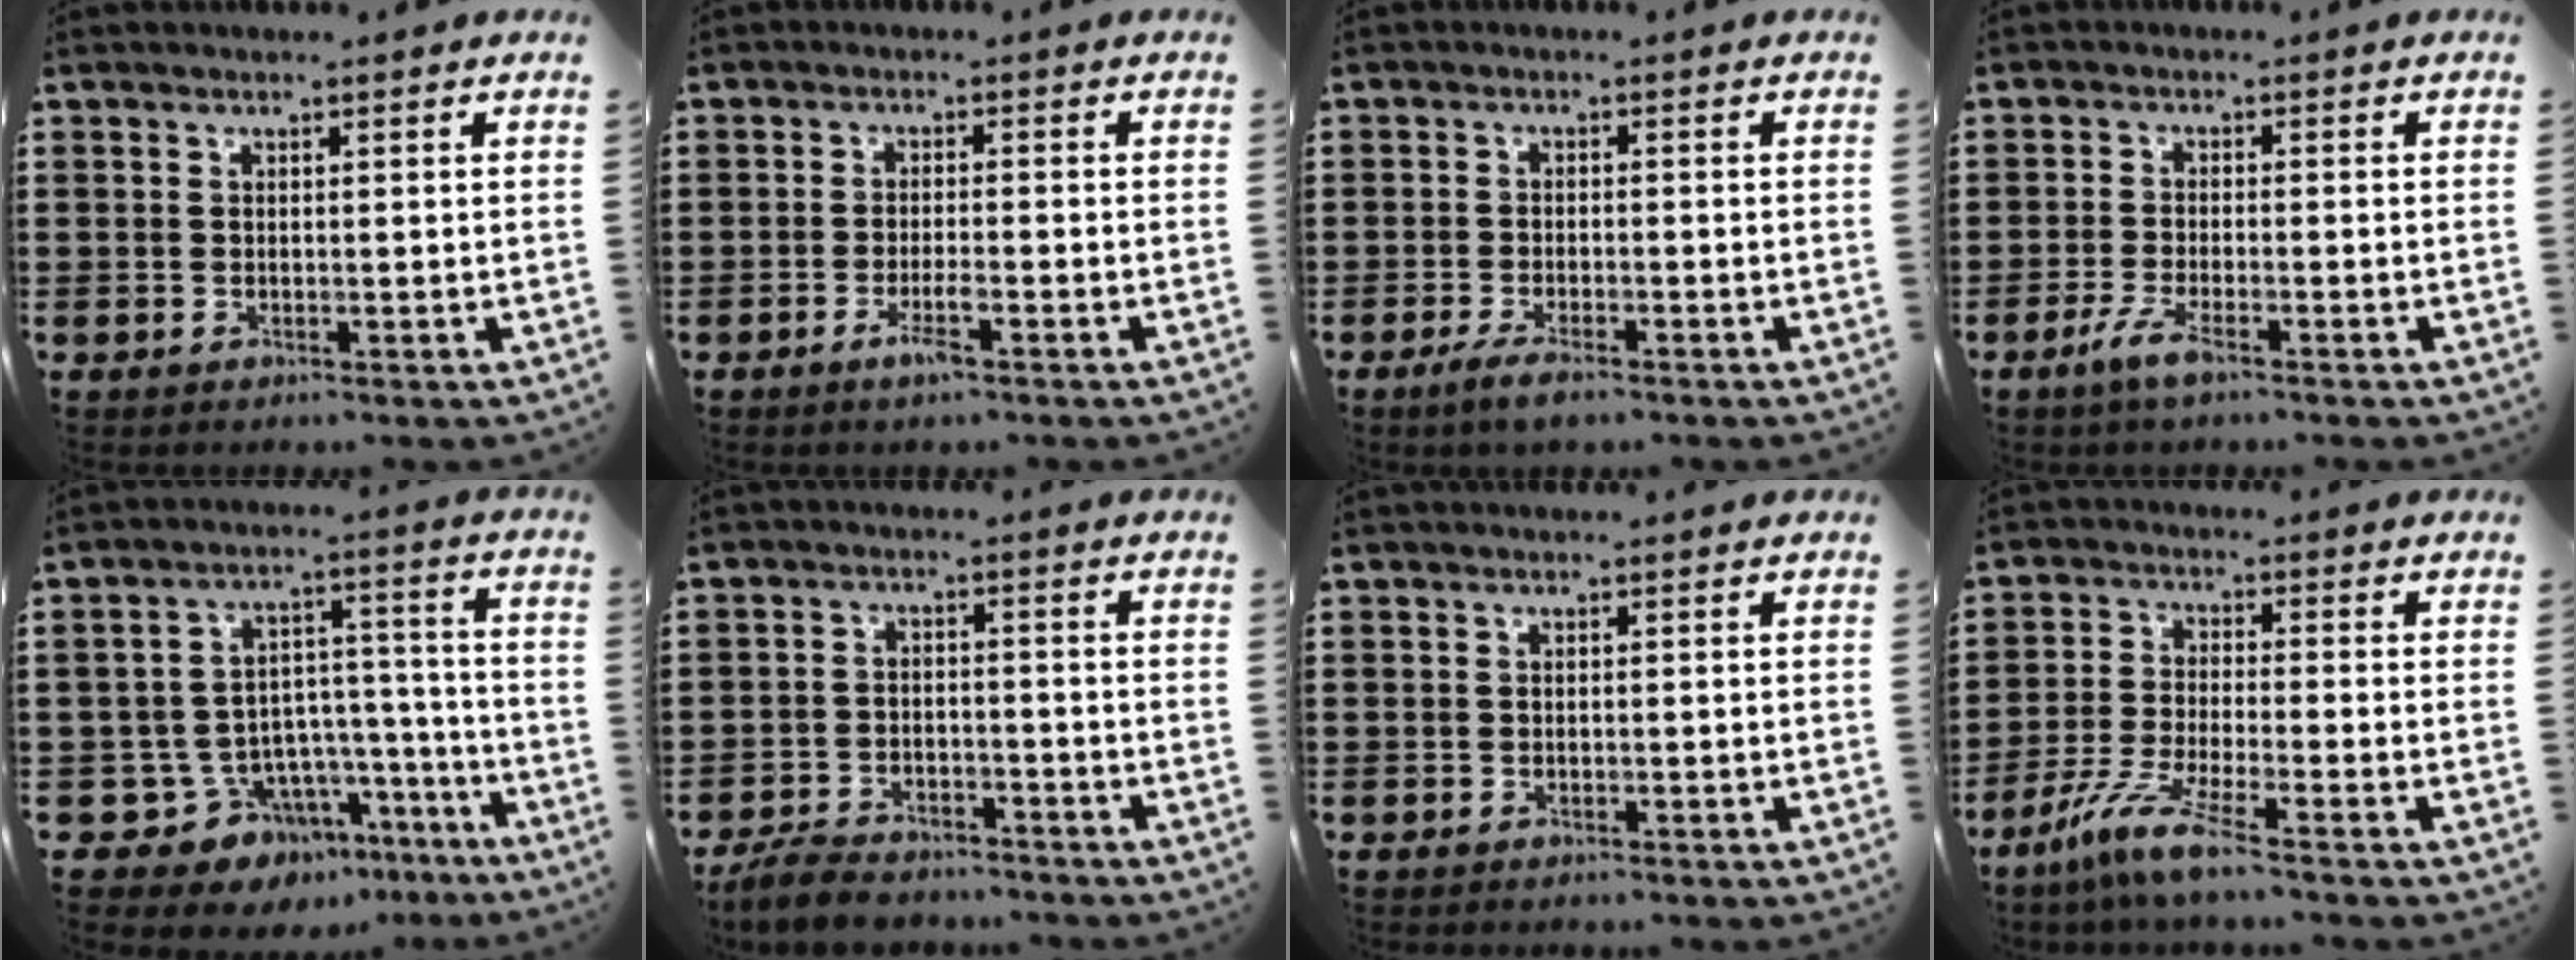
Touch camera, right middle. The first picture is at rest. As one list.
[{"total": 3.1, "force": [-1.7, 0.4, 2.6], "torque": [-0.049, -0.003, -0.032]}, {"total": 2.8, "force": [-1.9, 0.4, 2.0], "torque": [-0.049, -0.004, -0.039]}, {"total": 3.6, "force": [-2.1, 0.3, 2.9], "torque": [-0.068, -0.012, -0.041]}, {"total": 8.4, "force": [-6.0, 5.7, 1.1], "torque": [-0.033, 0.018, -0.103]}, {"total": 5.1, "force": [-4.8, 1.0, 1.2], "torque": [-0.033, 0.006, -0.099]}, {"total": 0.0}, {"total": 7.0, "force": [-5.0, 0.0, 4.9], "torque": [-0.114, -0.020, -0.099]}]